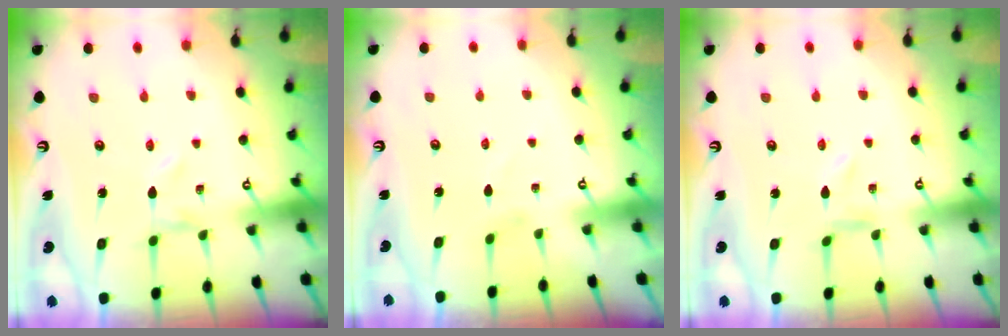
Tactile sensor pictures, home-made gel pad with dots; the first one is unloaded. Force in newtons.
{"total": 1.0, "press": 1.0, "slide": 0.1}
{"total": 0.0}